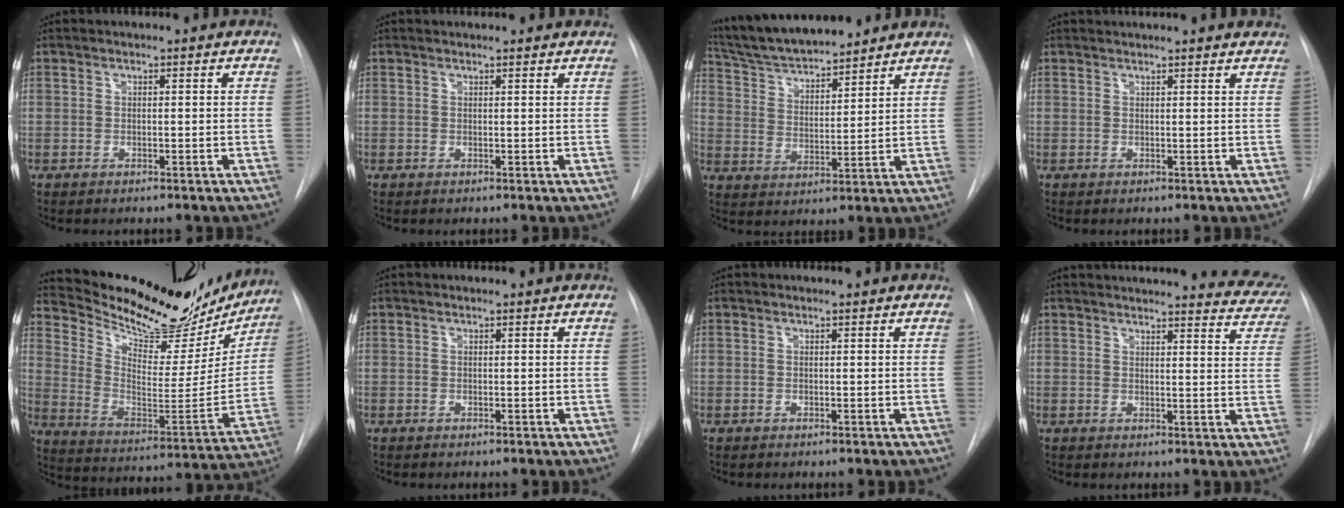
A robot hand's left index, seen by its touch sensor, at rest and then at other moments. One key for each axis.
{"total": 4.6, "fx": 4.4, "fy": 0.7, "fz": 1.2, "tx": -0.015, "ty": 0.021, "tz": 0.044}
{"total": 14.5, "fx": 13.2, "fy": 2.2, "fz": 5.4, "tx": -0.099, "ty": 0.021, "tz": 0.231}
{"total": 9.4, "fx": 9.0, "fy": 1.0, "fz": 2.7, "tx": -0.028, "ty": 0.020, "tz": 0.094}
{"total": 27.3, "fx": 24.3, "fy": 7.6, "fz": 10.0, "tx": -0.165, "ty": -0.047, "tz": 0.340}
{"total": 0.0}
{"total": 0.0}
{"total": 15.7, "fx": 15.1, "fy": 2.1, "fz": 3.6, "tx": -0.027, "ty": -0.041, "tz": 0.156}